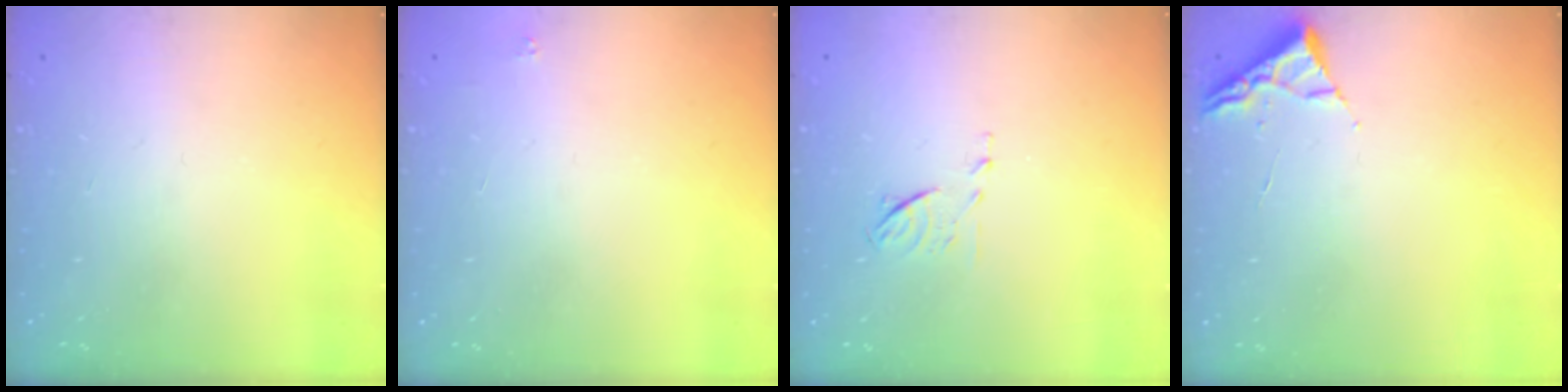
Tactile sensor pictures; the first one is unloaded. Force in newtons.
{"total": 1.8, "press": 1.7, "slide": 0.1}
{"total": 4.8, "press": 4.7, "slide": 0.9}
{"total": 3.1, "press": 3.0, "slide": 0.4}